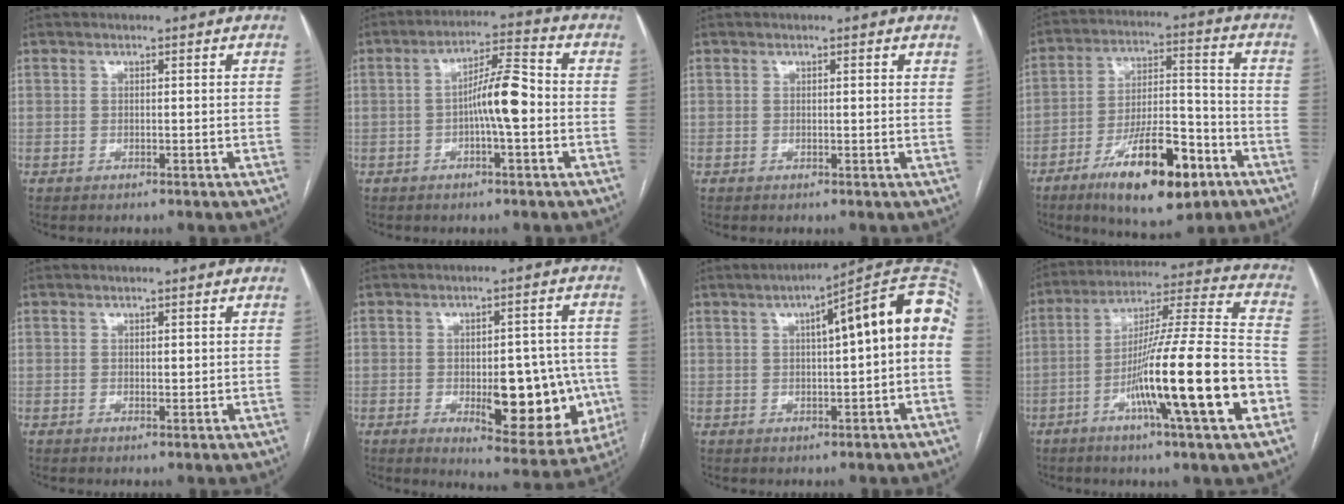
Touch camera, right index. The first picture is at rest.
{"total": 7.5, "force": [-1.2, 0.9, 7.3], "torque": [-0.128, 0.019, -0.022]}
{"total": 0.9, "force": [0.5, 0.1, 0.7], "torque": [-0.010, 0.001, 0.004]}
{"total": 16.2, "force": [-8.9, 4.5, 12.8], "torque": [-0.216, 0.002, -0.141]}
{"total": 0.8, "force": [0.2, 0.4, 0.7], "torque": [-0.008, -0.001, 0.005]}
{"total": 14.8, "force": [-3.1, 5.8, 13.3], "torque": [-0.153, 0.007, -0.025]}
{"total": 13.7, "force": [2.5, 1.3, 13.4], "torque": [-0.183, 0.041, 0.028]}
{"total": 21.3, "force": [-7.3, 0.2, 20.1], "torque": [-0.314, -0.011, -0.123]}